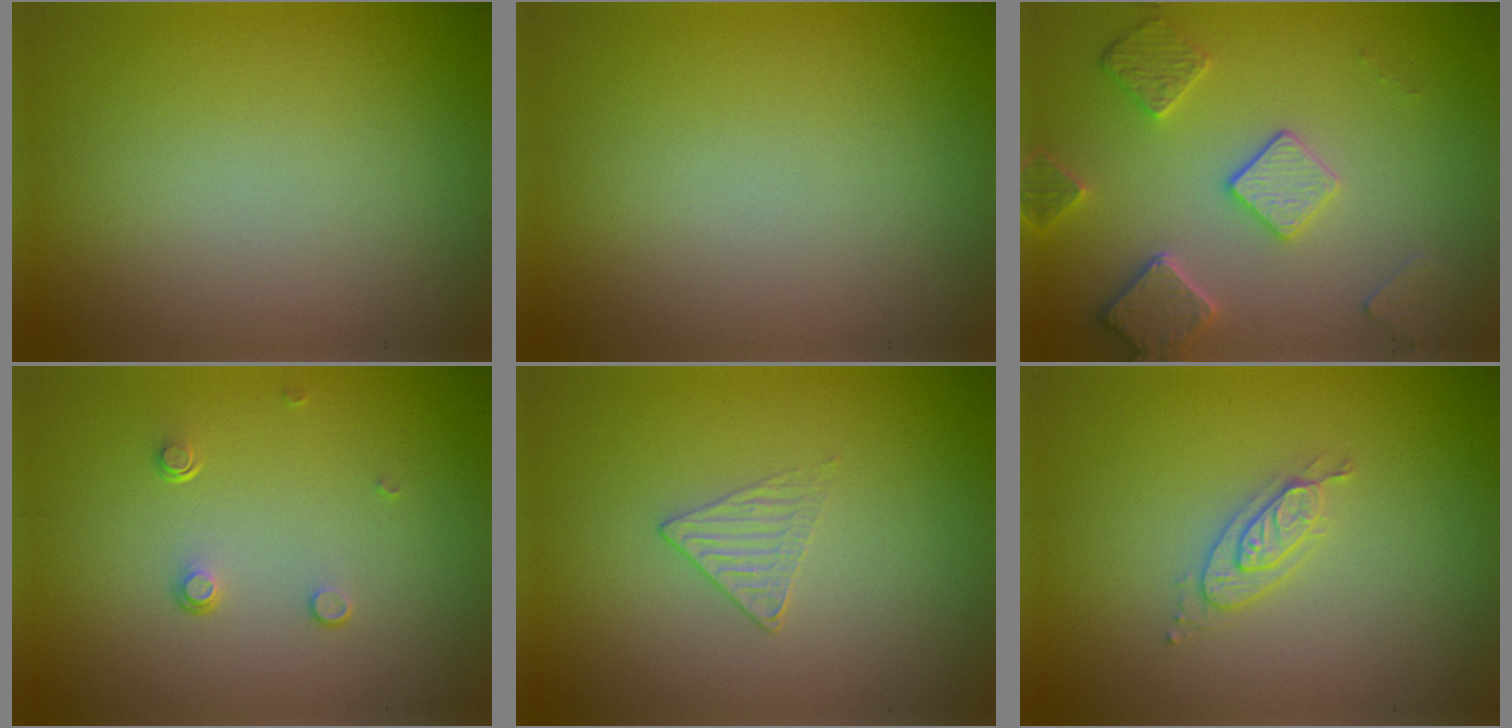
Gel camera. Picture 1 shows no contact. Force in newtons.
{"total": 0.0}
{"total": 4.5, "press": 3.8, "slide": 2.5}
{"total": 1.0, "press": 0.7, "slide": 0.8}
{"total": 1.2, "press": 0.7, "slide": 1.0}
{"total": 2.2, "press": 2.2, "slide": 0.3}